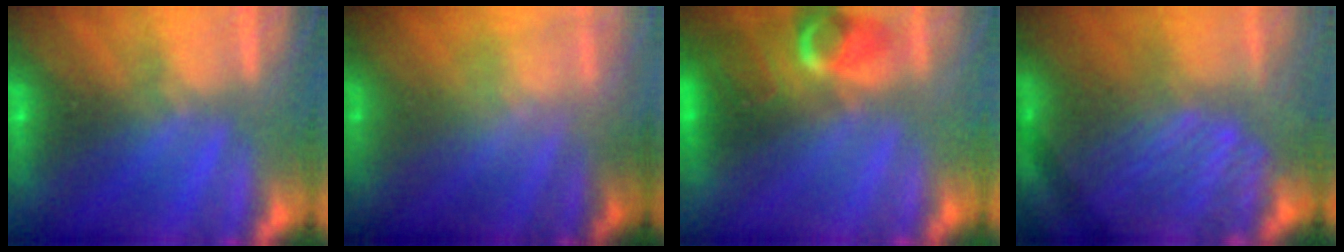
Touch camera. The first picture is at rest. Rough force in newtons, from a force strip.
{"total": 2.3}
{"total": 6.2}
{"total": 4.6}